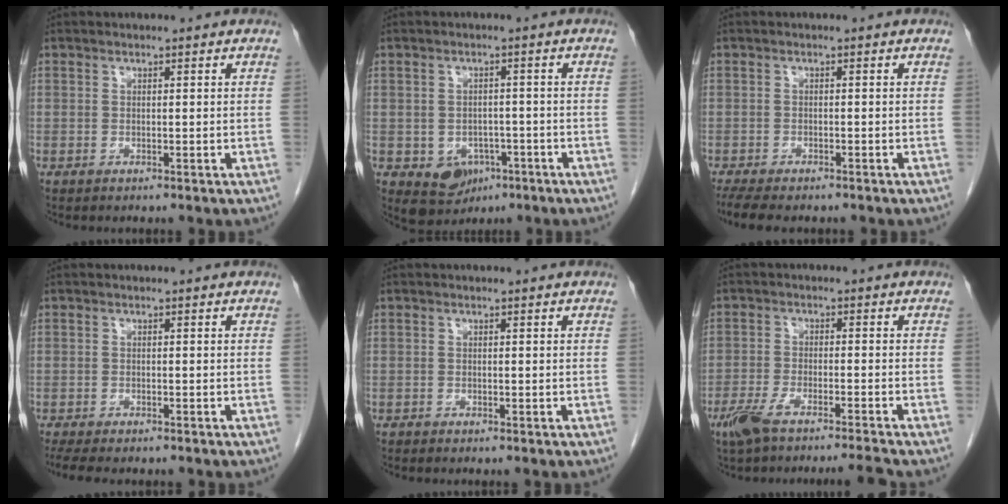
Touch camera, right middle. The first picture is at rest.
{"total": 5.4, "force": [-2.4, 4.3, 2.1], "torque": [-0.032, 0.002, -0.023]}
{"total": 7.5, "force": [-6.2, 2.1, 3.7], "torque": [-0.058, -0.009, -0.093]}
{"total": 6.5, "force": [-5.4, 1.7, 3.2], "torque": [-0.047, -0.009, -0.080]}
{"total": 0.0}
{"total": 7.3, "force": [-6.1, -0.6, 4.1], "torque": [-0.069, -0.013, -0.104]}